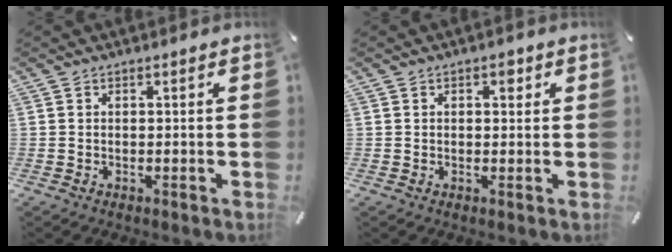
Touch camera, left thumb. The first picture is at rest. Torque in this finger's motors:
{"motor_torque": [0.01, -0.17, 0.03, -0.06, -0.02]}